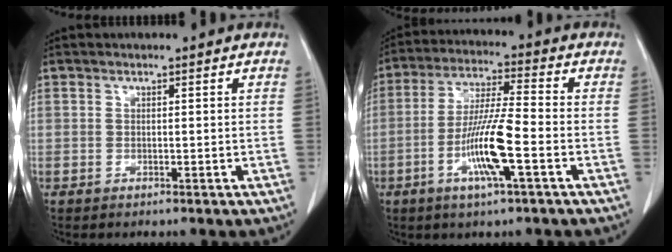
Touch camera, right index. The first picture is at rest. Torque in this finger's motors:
{"motor_torque": [1.21, -0.61, 0.31, 0.08]}